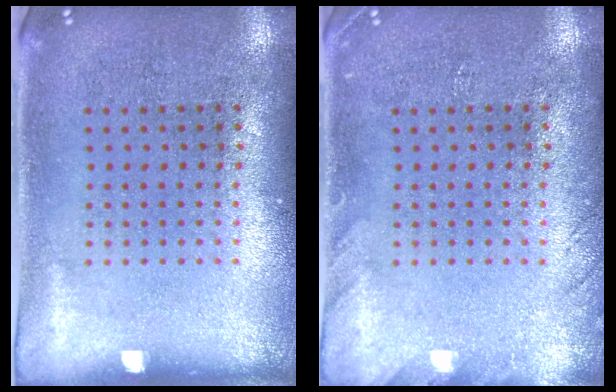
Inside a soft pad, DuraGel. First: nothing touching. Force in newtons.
{"total": 1.4, "press": 1.4, "slide": 0.1}